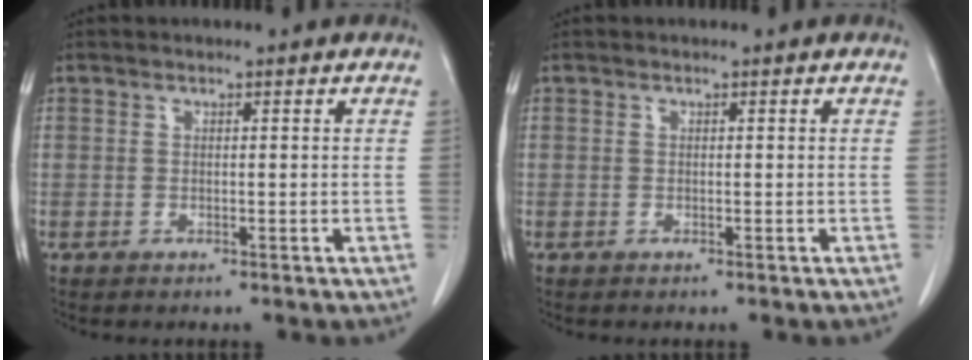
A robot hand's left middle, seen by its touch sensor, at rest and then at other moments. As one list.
[{"total": 0.0}]